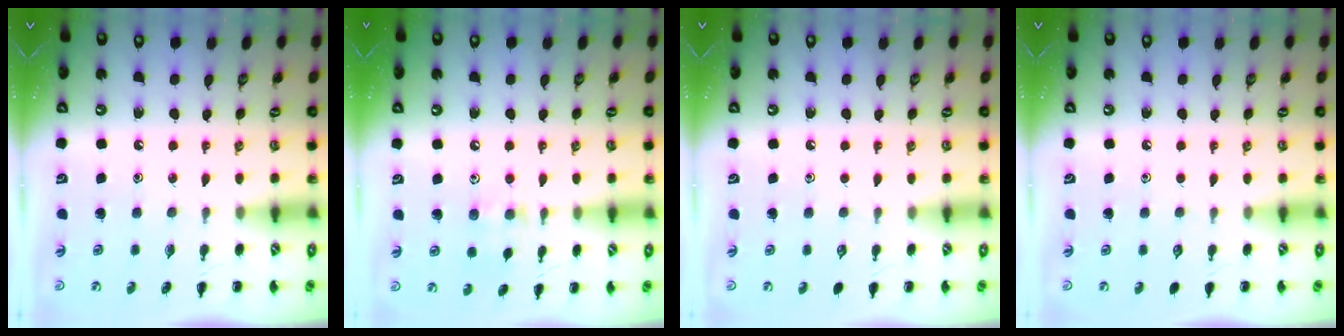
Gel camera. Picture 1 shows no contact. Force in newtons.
{"total": 6.0, "press": 6.0, "slide": 0.5}
{"total": 0.0}
{"total": 0.0}